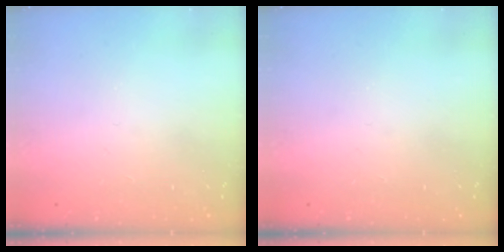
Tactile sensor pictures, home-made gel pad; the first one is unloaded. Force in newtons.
{"total": 0.0}